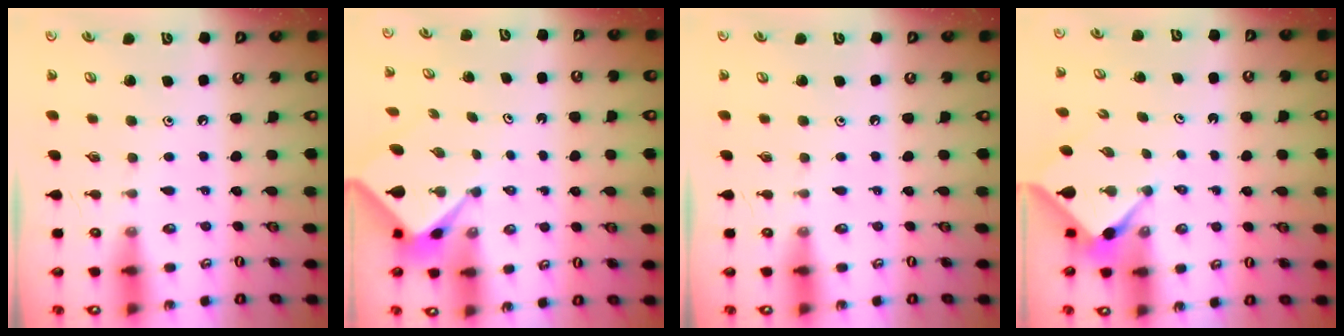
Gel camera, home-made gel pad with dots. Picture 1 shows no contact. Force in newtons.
{"total": 2.4, "press": 2.3, "slide": 0.3}
{"total": 0.0}
{"total": 3.1, "press": 3.0, "slide": 0.4}